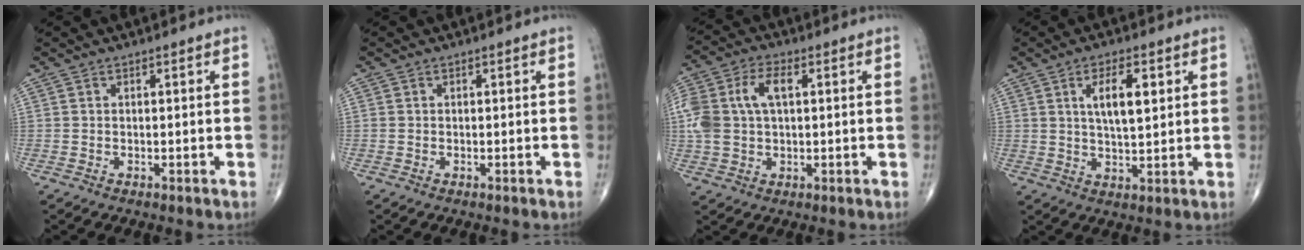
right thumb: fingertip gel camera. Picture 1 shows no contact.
{"total": 0.0}
{"total": 12.0, "force": [2.1, 7.1, 9.4], "torque": [-0.219, 0.019, 0.041]}
{"total": 7.4, "force": [2.5, 2.6, 6.4], "torque": [-0.102, -0.012, 0.045]}